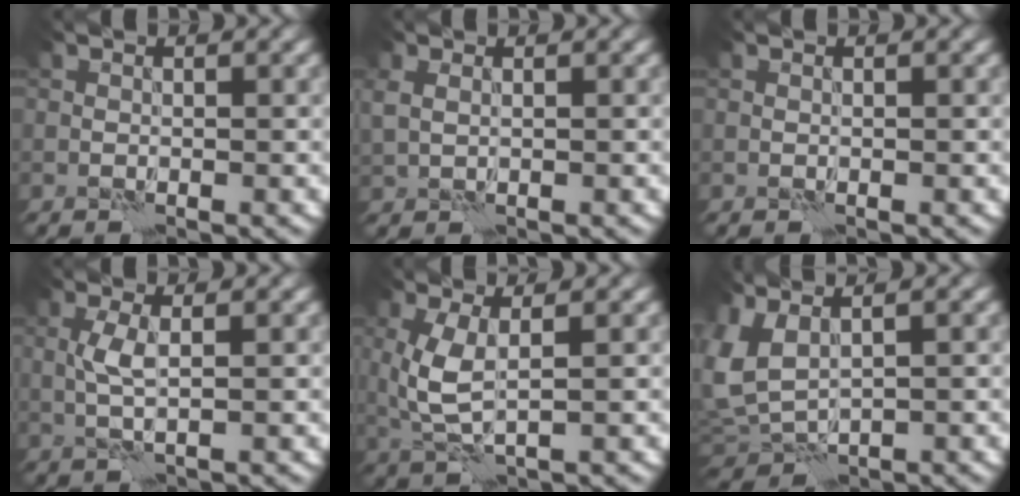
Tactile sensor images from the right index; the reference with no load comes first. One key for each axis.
{"total": 1.3, "fx": 0.7, "fy": 0.8, "fz": 0.7, "tx": -0.016, "ty": 0.003, "tz": 0.018}
{"total": 0.0}
{"total": 2.1, "fx": 0.1, "fy": 0.5, "fz": 2.1, "tx": -0.049, "ty": 0.006, "tz": 0.004}
{"total": 4.1, "fx": 0.5, "fy": 1.7, "fz": 3.7, "tx": -0.096, "ty": 0.000, "tz": 0.013}
{"total": 4.8, "fx": 1.0, "fy": 2.5, "fz": 4.0, "tx": -0.106, "ty": 0.005, "tz": 0.018}